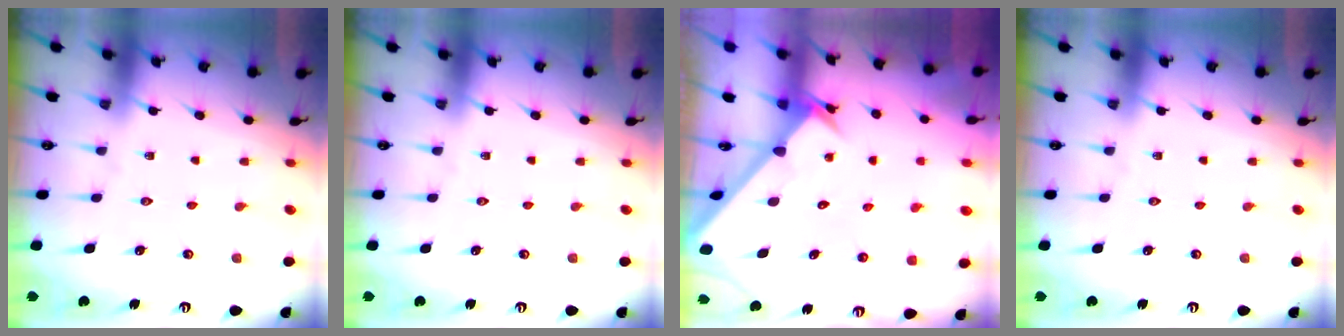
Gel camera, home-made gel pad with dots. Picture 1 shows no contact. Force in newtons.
{"total": 0.0}
{"total": 2.6, "press": 2.6, "slide": 0.2}
{"total": 0.0}